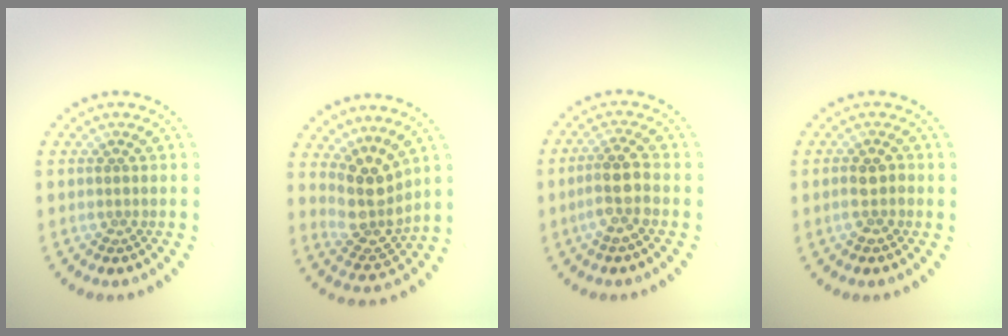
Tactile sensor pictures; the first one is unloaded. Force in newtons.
{"total": 3.9, "press": 3.1, "slide": 2.3}
{"total": 2.9, "press": 2.4, "slide": 1.5}
{"total": 1.8, "press": 1.7, "slide": 0.7}